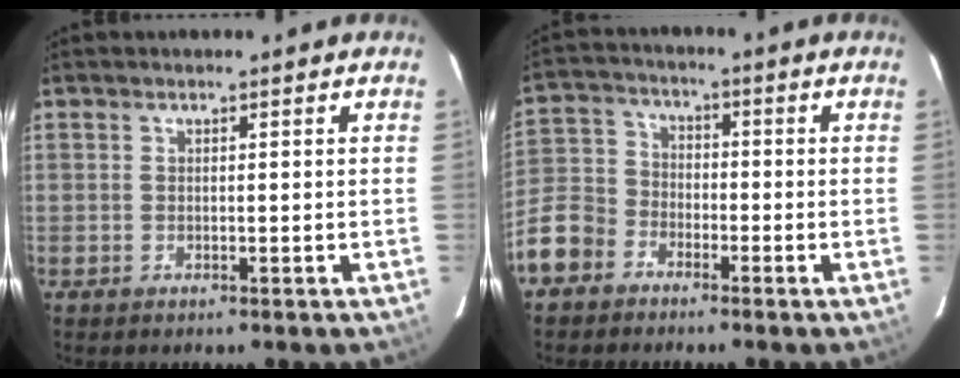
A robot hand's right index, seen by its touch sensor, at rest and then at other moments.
{"total": 11.2, "force": [-6.2, 8.5, 3.7], "torque": [-0.100, 0.030, -0.125]}